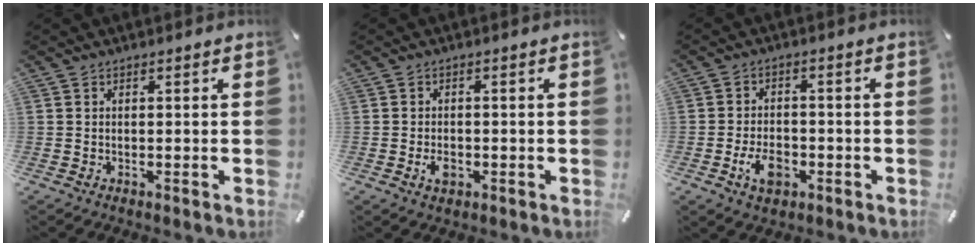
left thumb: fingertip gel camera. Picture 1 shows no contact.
{"total": 2.9, "force": [-1.1, 1.9, 2.0], "torque": [-0.043, 0.002, -0.019]}
{"total": 6.7, "force": [-2.6, 4.3, 4.4], "torque": [-0.095, 0.010, -0.049]}